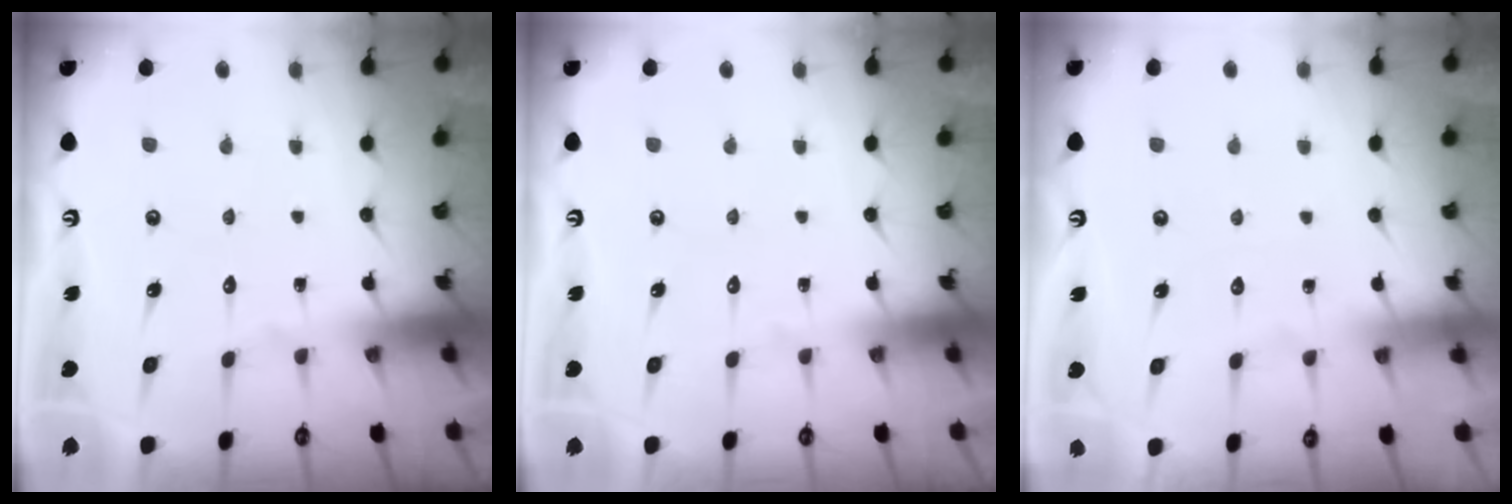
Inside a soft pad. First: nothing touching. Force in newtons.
{"total": 0.0}
{"total": 2.3, "press": 2.3, "slide": 0.4}